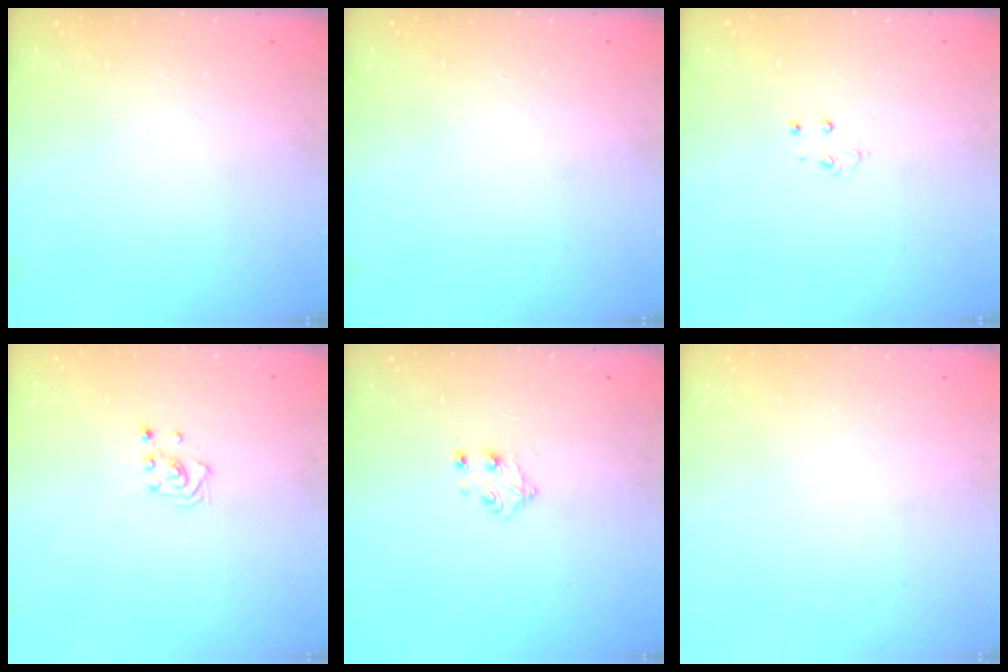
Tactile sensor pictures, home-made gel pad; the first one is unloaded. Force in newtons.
{"total": 0.0}
{"total": 3.2, "press": 3.2, "slide": 0.3}
{"total": 2.8, "press": 2.8, "slide": 0.3}
{"total": 4.2, "press": 4.1, "slide": 0.8}
{"total": 0.0}